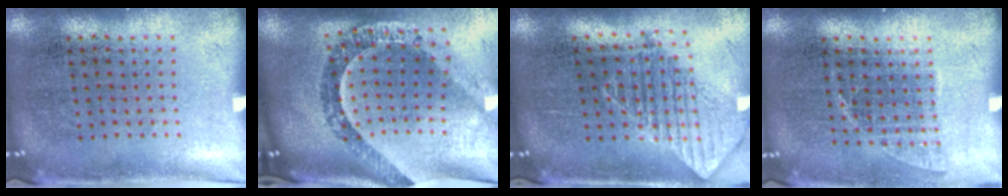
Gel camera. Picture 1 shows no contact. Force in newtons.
{"total": 2.2, "press": 1.8, "slide": 1.3}
{"total": 1.8, "press": 1.4, "slide": 1.0}
{"total": 1.0, "press": 0.8, "slide": 0.6}